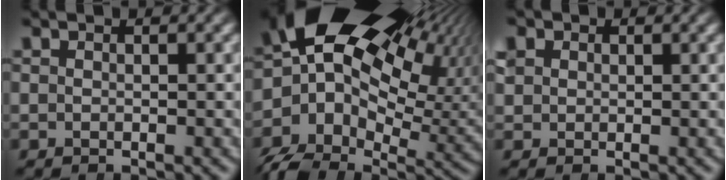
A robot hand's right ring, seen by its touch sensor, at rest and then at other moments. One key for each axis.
{"total": 23.2, "fx": 3.4, "fy": 16.2, "fz": 16.2, "tx": -0.237, "ty": 0.013, "tz": 0.025}
{"total": 2.6, "fx": 0.9, "fy": 2.2, "fz": 1.0, "tx": -0.025, "ty": 0.000, "tz": 0.020}